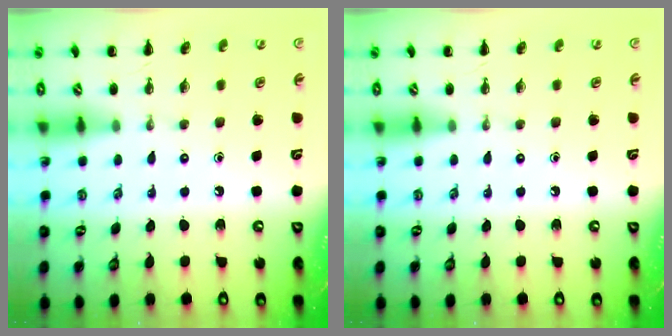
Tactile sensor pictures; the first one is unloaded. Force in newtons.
{"total": 0.0}